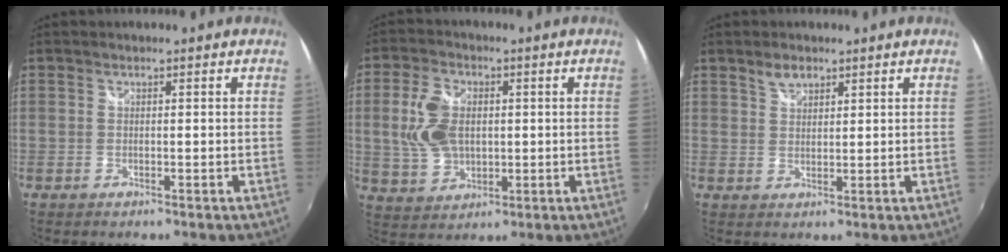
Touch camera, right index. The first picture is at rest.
{"total": 10.2, "force": [1.0, 6.9, 7.4], "torque": [-0.157, 0.009, 0.027]}
{"total": 3.1, "force": [1.9, 2.2, 1.0], "torque": [-0.010, 0.008, 0.033]}